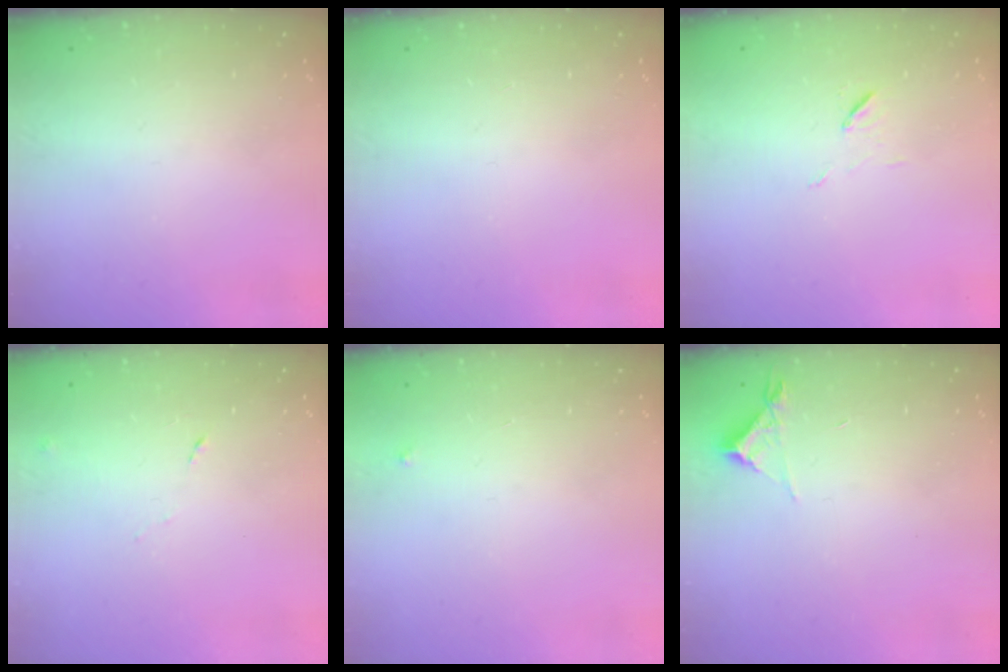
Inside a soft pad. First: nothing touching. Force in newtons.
{"total": 0.0}
{"total": 6.6, "press": 6.3, "slide": 2.0}
{"total": 4.1, "press": 4.1, "slide": 0.7}
{"total": 2.5, "press": 2.4, "slide": 0.4}
{"total": 4.4, "press": 4.4, "slide": 0.4}